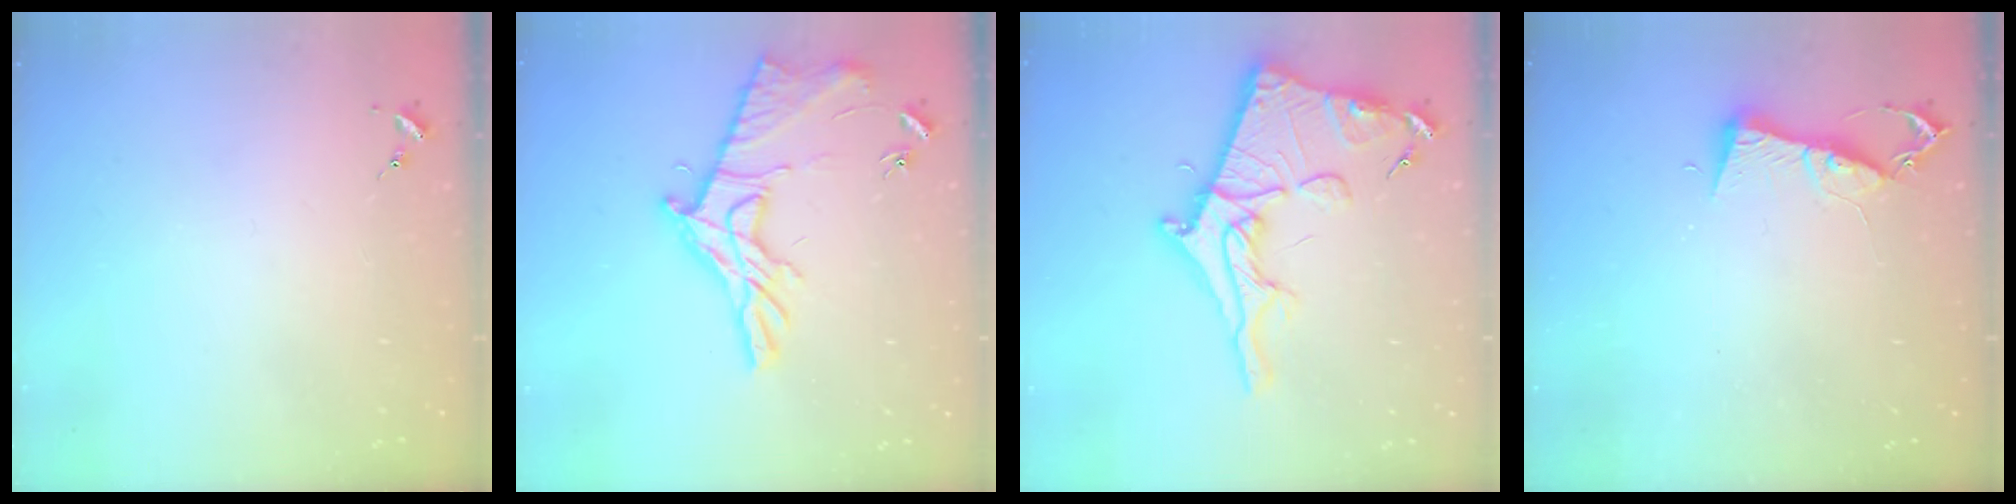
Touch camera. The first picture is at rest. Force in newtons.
{"total": 15.3, "press": 15.3, "slide": 0.6}
{"total": 19.1, "press": 19.1, "slide": 1.4}
{"total": 7.2, "press": 7.1, "slide": 0.7}